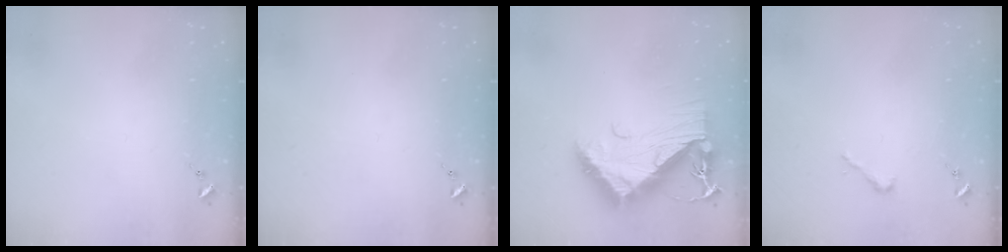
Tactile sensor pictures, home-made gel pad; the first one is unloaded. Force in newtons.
{"total": 0.0}
{"total": 13.5, "press": 13.5, "slide": 1.2}
{"total": 2.5, "press": 2.5, "slide": 0.2}